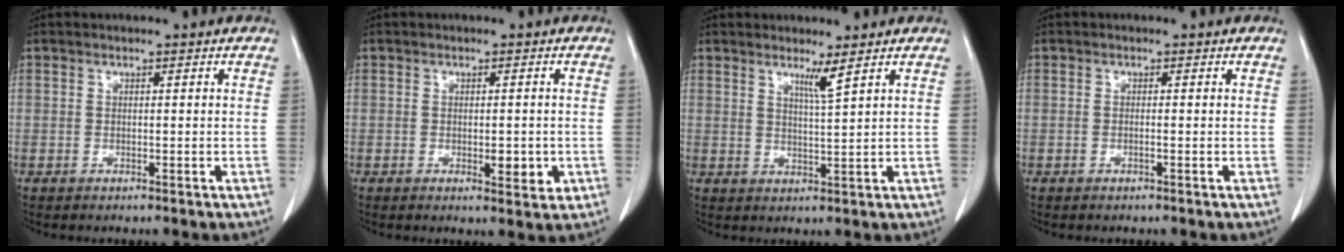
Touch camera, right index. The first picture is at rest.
{"total": 3.5, "force": [-0.8, 1.3, 3.1], "torque": [-0.043, -0.003, -0.007]}
{"total": 2.7, "force": [1.9, -0.8, 1.8], "torque": [-0.031, -0.016, 0.037]}
{"total": 0.6, "force": [-0.2, 0.0, 0.5], "torque": [-0.011, 0.001, -0.004]}